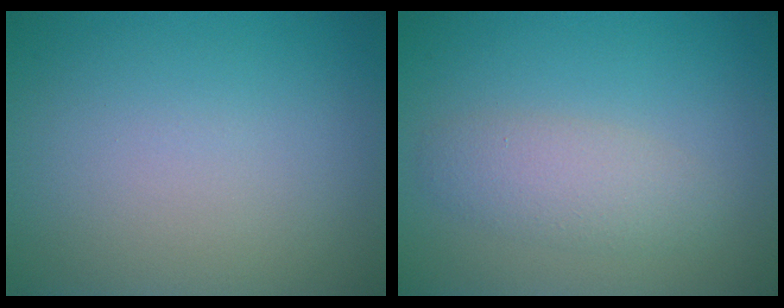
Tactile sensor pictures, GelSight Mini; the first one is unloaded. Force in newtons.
{"total": 2.8, "press": 2.8, "slide": 0.1}